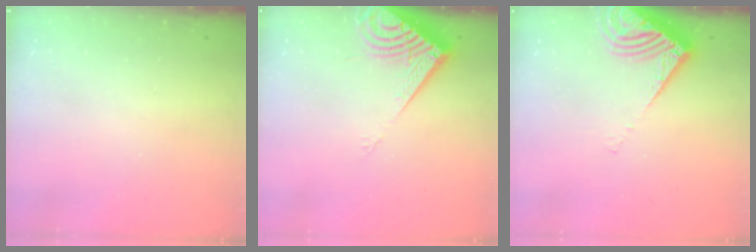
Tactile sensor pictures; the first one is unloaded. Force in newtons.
{"total": 8.3, "press": 8.2, "slide": 1.1}
{"total": 9.4, "press": 9.4, "slide": 1.1}